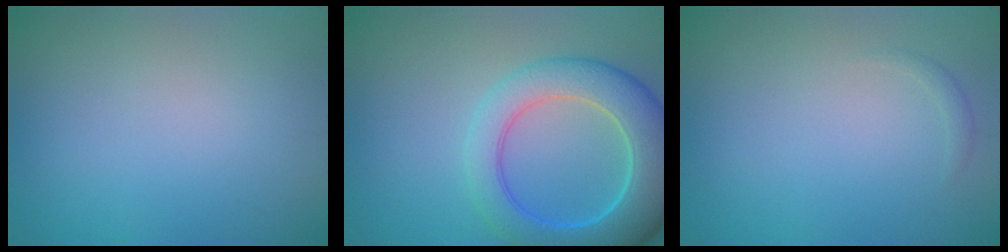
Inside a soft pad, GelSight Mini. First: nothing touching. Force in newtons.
{"total": 7.8, "press": 7.8, "slide": 0.4}
{"total": 0.6, "press": 0.6, "slide": 0.0}